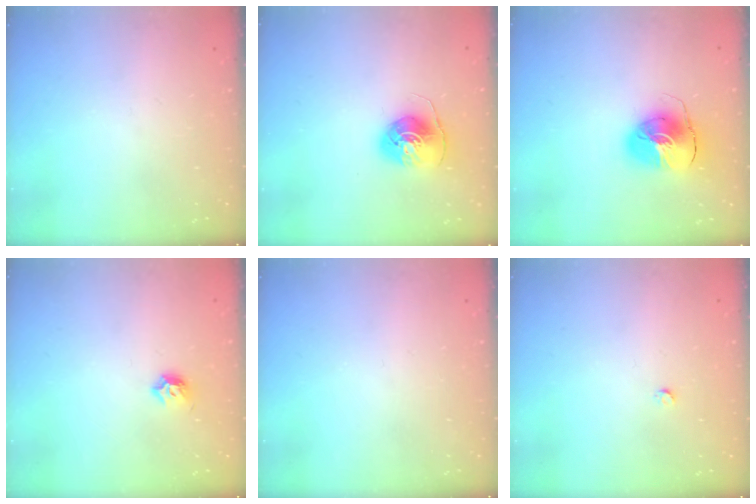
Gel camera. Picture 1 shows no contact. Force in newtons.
{"total": 8.3, "press": 8.3, "slide": 0.4}
{"total": 9.3, "press": 9.2, "slide": 1.3}
{"total": 4.3, "press": 4.2, "slide": 1.2}
{"total": 0.0}
{"total": 2.4, "press": 2.4, "slide": 0.3}